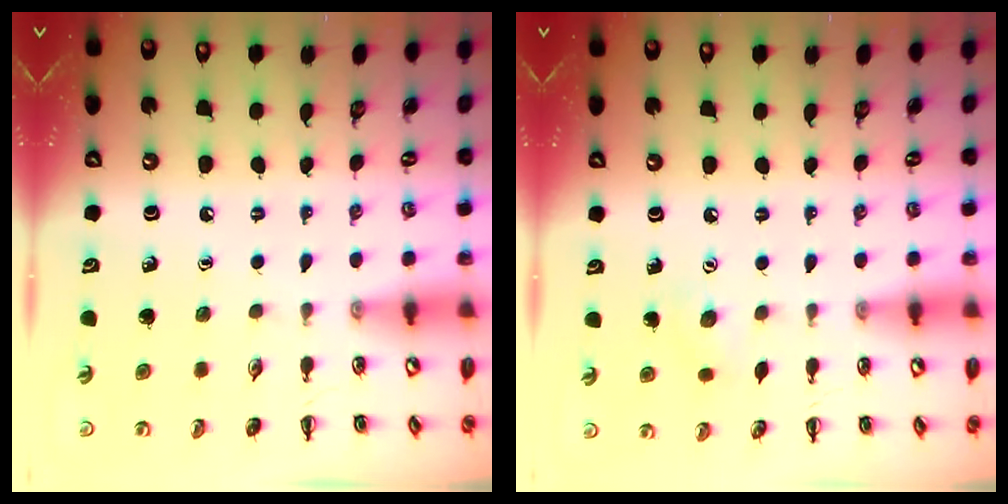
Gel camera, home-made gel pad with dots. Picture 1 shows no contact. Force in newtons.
{"total": 5.0, "press": 4.8, "slide": 1.3}